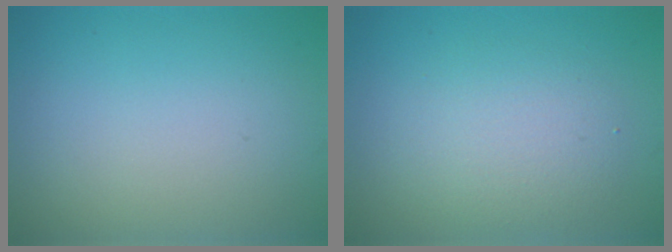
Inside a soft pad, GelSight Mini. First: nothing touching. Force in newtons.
{"total": 3.5, "press": 3.5, "slide": 0.1}